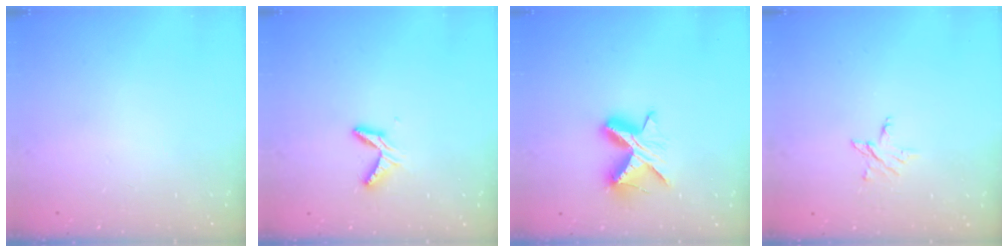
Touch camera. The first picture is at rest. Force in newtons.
{"total": 5.1, "press": 5.1, "slide": 0.4}
{"total": 9.1, "press": 9.1, "slide": 0.5}
{"total": 3.6, "press": 3.6, "slide": 0.4}